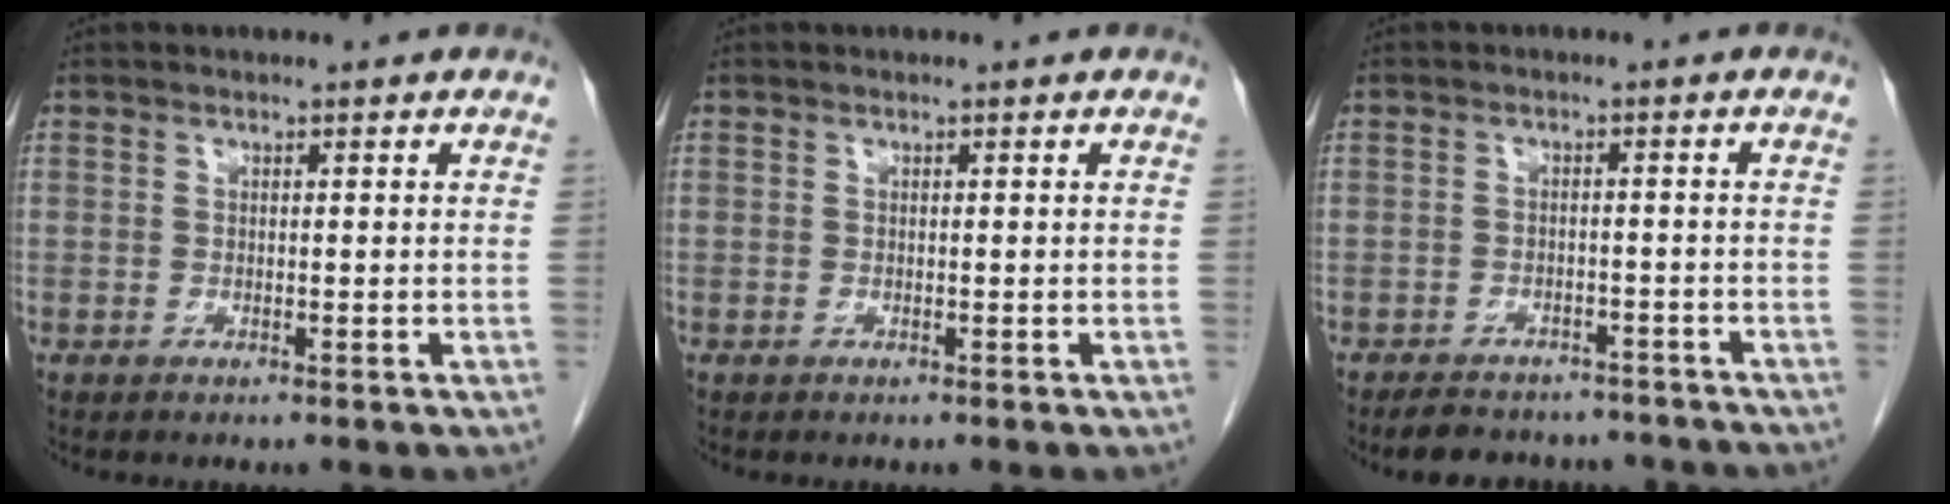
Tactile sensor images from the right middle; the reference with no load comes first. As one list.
[{"total": 0.0}, {"total": 10.4, "force": [-9.2, 3.6, 2.9], "torque": [-0.046, 0.005, -0.109]}]